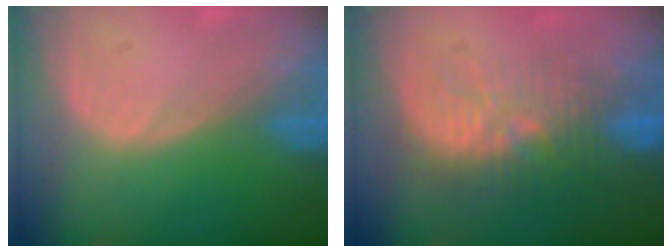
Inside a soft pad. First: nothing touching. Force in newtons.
{"total": 9.5, "press": 9.1, "slide": 2.8}